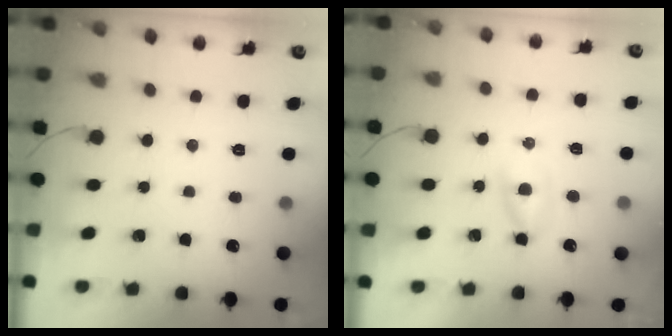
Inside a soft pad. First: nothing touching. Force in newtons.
{"total": 2.7, "press": 2.5, "slide": 1.1}